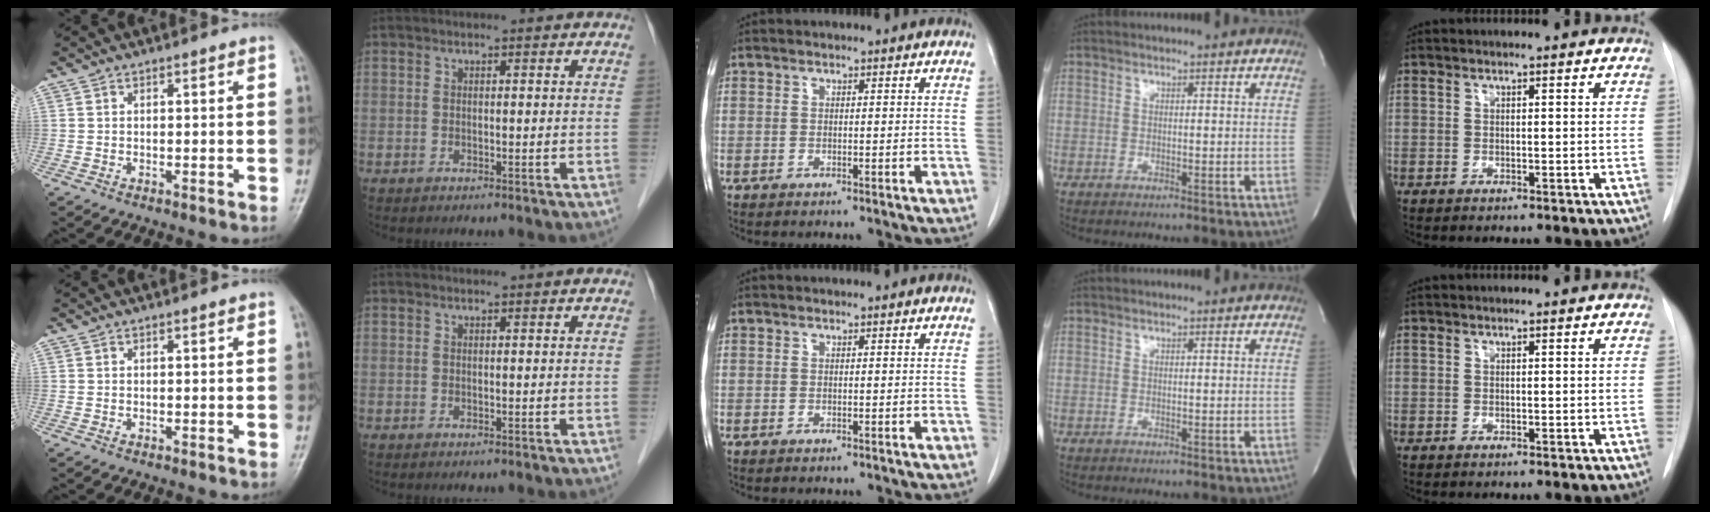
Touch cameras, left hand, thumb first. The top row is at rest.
{"index": {"total": 0.6, "force": [-0.6, -0.1, 0.0], "torque": [0.001, -0.006, -0.010]}}